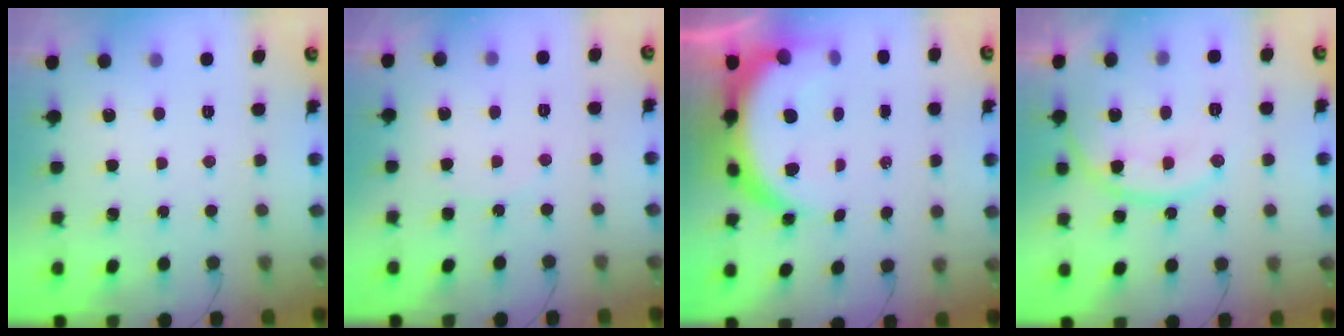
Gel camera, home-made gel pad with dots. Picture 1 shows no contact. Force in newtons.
{"total": 4.4, "press": 4.4, "slide": 0.4}
{"total": 10.4, "press": 10.3, "slide": 1.2}
{"total": 14.6, "press": 14.6, "slide": 1.0}